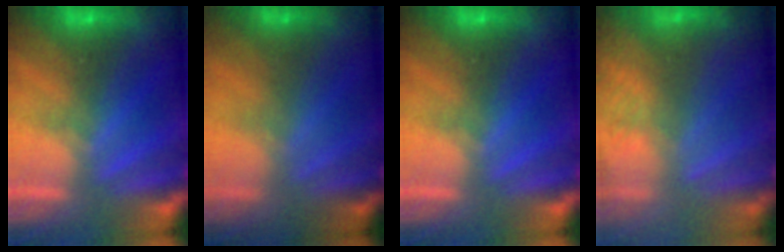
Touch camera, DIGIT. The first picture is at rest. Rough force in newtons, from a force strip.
{"total": 1.7}
{"total": 0.0}
{"total": 3.6}